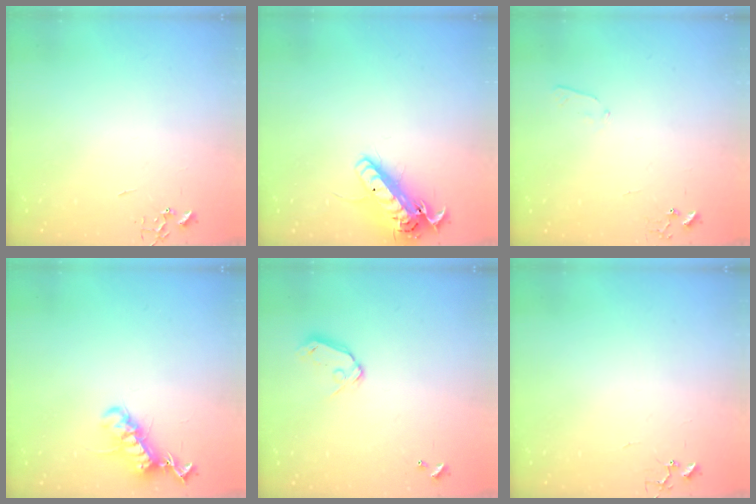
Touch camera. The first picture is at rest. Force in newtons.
{"total": 15.0, "press": 14.7, "slide": 3.0}
{"total": 3.9, "press": 3.9, "slide": 0.6}
{"total": 13.3, "press": 13.3, "slide": 0.9}
{"total": 8.0, "press": 8.0, "slide": 1.0}
{"total": 3.8, "press": 3.7, "slide": 0.3}